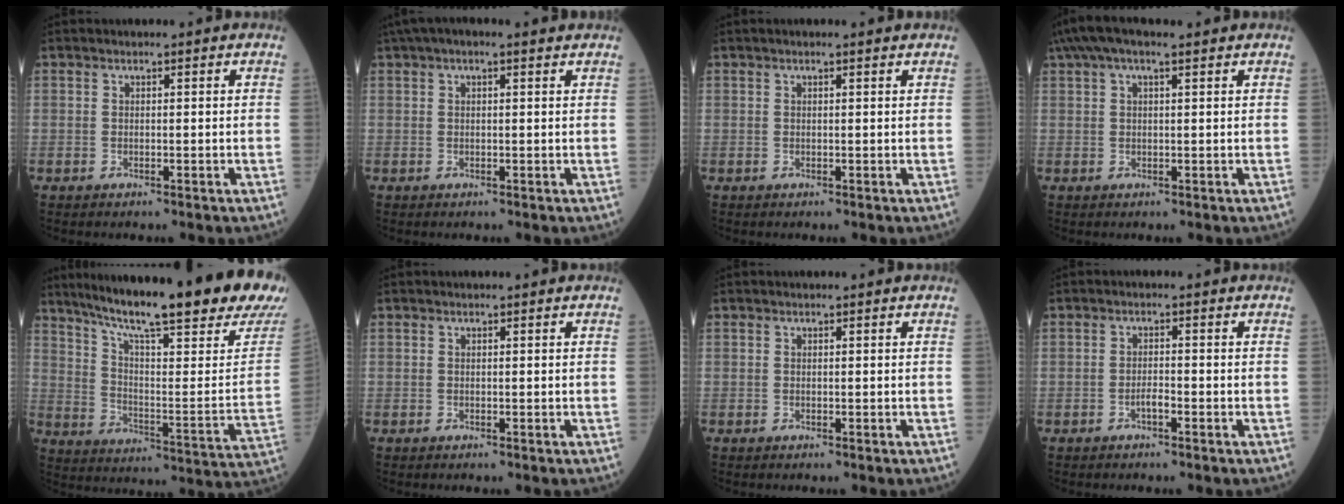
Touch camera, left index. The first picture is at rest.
{"total": 5.6, "force": [4.0, 1.2, 3.7], "torque": [-0.069, 0.041, 0.058]}
{"total": 1.3, "force": [1.0, -0.1, 0.8], "torque": [-0.014, 0.010, 0.015]}
{"total": 6.9, "force": [4.7, 1.5, 4.8], "torque": [-0.097, 0.055, 0.080]}
{"total": 30.6, "force": [24.2, 1.7, 18.6], "torque": [-0.278, -0.065, 0.327]}
{"total": 0.0}
{"total": 0.0}
{"total": 1.5, "force": [-0.9, 0.3, 1.2], "torque": [-0.021, 0.002, -0.016]}